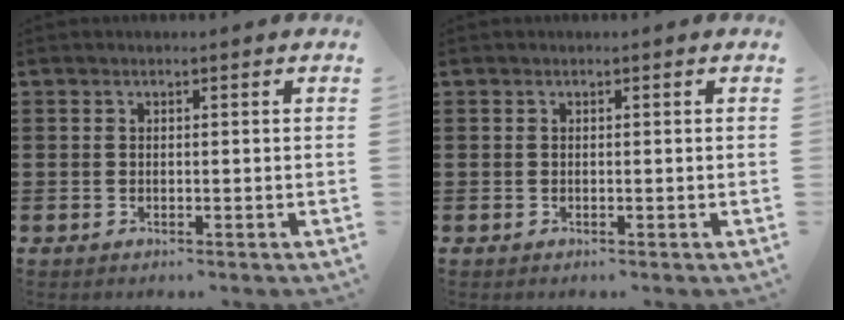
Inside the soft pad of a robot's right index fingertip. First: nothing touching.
{"total": 0.0}